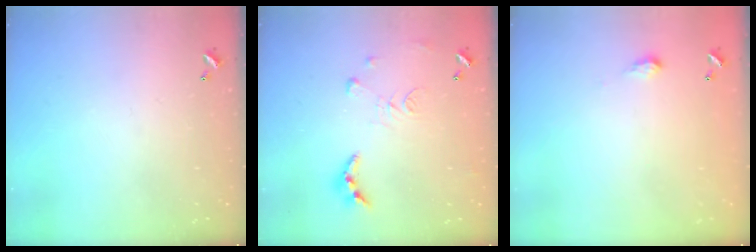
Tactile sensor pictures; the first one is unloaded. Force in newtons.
{"total": 9.6, "press": 9.5, "slide": 0.9}
{"total": 2.0, "press": 2.0, "slide": 0.3}